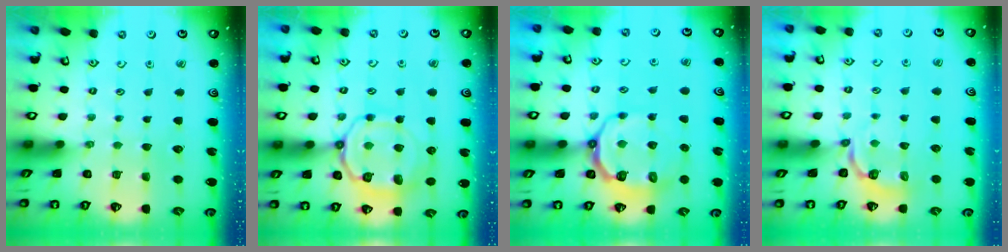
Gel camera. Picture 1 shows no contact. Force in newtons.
{"total": 12.1, "press": 12.0, "slide": 0.9}
{"total": 9.6, "press": 9.1, "slide": 3.1}
{"total": 3.8, "press": 2.8, "slide": 2.5}